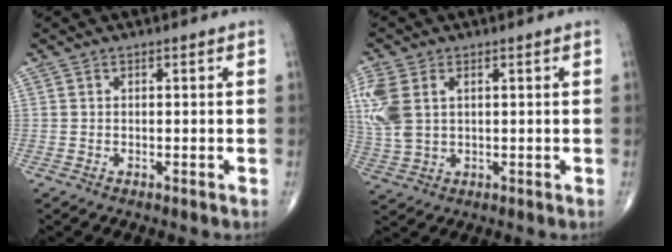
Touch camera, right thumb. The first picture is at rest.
{"total": 9.6, "force": [2.4, 6.1, 7.1], "torque": [-0.186, 0.008, 0.055]}